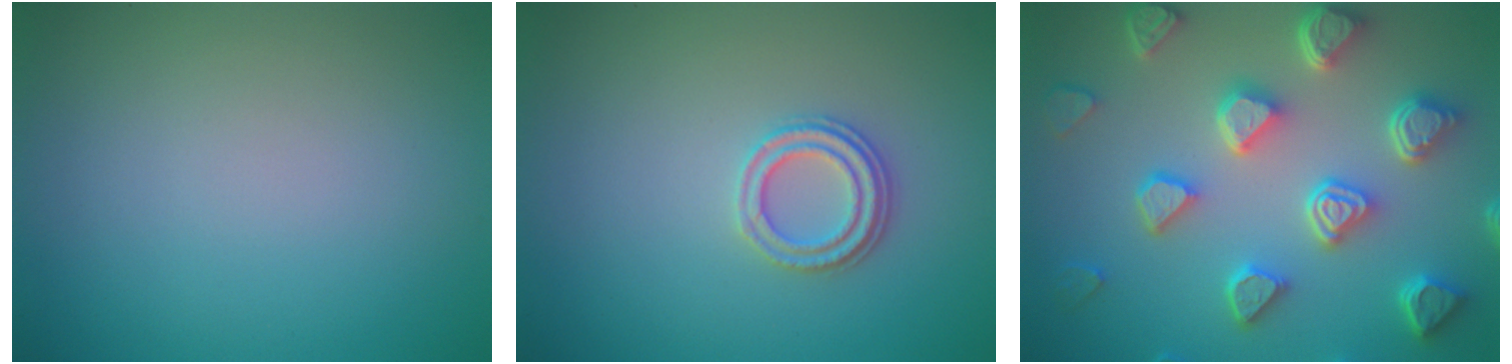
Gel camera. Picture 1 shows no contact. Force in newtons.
{"total": 2.3, "press": 2.1, "slide": 1.0}
{"total": 7.2, "press": 5.8, "slide": 4.3}